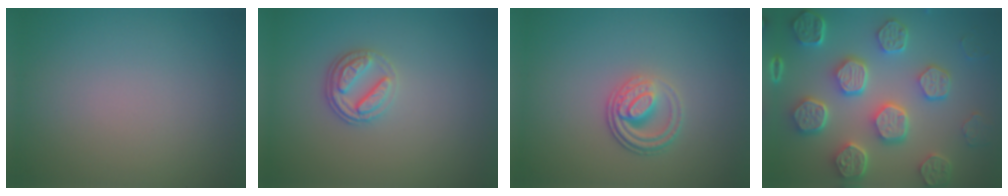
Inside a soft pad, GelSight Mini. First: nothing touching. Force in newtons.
{"total": 2.8, "press": 2.6, "slide": 1.1}
{"total": 3.0, "press": 2.4, "slide": 1.8}
{"total": 8.5, "press": 6.5, "slide": 5.5}